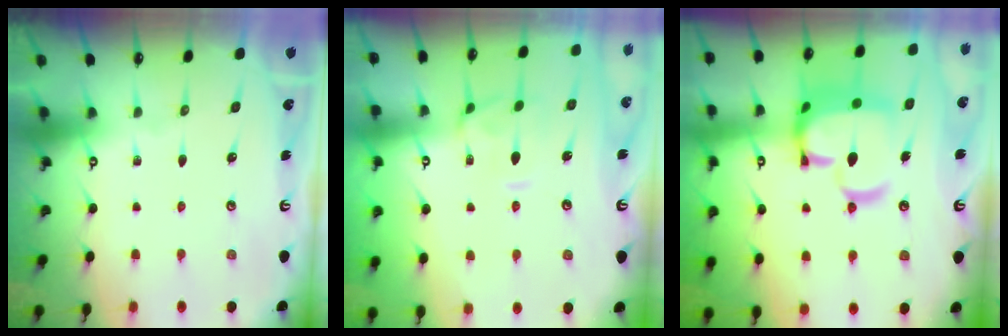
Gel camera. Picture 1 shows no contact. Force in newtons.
{"total": 2.6, "press": 2.4, "slide": 1.0}
{"total": 14.5, "press": 14.4, "slide": 1.5}